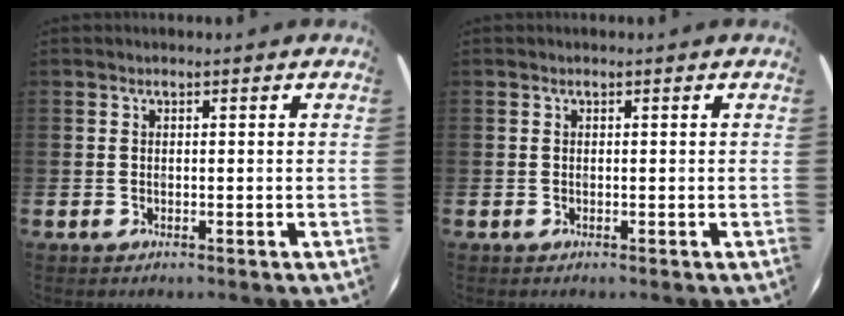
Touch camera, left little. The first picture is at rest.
{"total": 0.0}